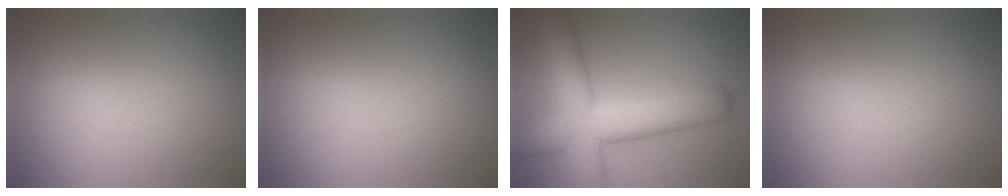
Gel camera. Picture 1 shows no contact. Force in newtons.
{"total": 0.0}
{"total": 9.8, "press": 9.7, "slide": 0.6}
{"total": 0.0}